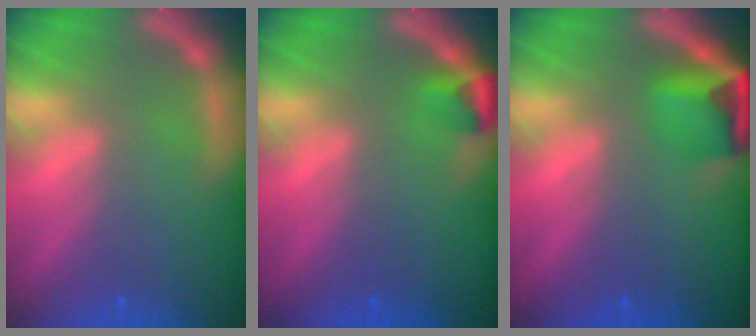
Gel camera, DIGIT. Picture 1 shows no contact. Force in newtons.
{"total": 1.9}
{"total": 4.9}